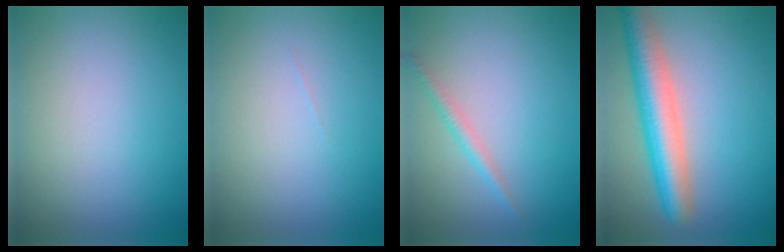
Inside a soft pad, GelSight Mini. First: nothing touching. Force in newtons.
{"total": 0.0}
{"total": 1.3, "press": 1.3, "slide": 0.1}
{"total": 6.3, "press": 6.3, "slide": 0.3}